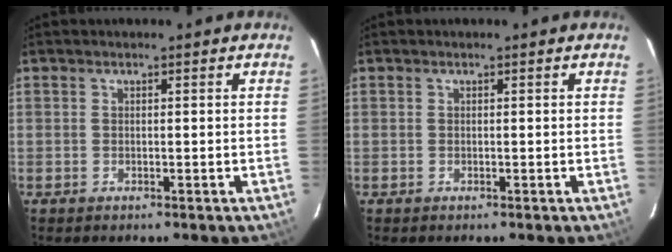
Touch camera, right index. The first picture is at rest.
{"total": 0.0}